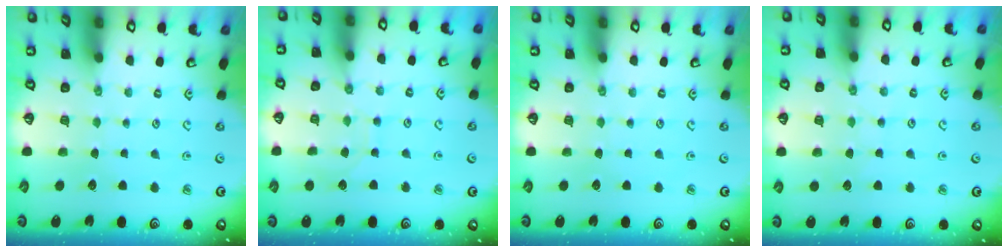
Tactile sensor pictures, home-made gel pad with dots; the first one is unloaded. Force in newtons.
{"total": 5.5, "press": 5.5, "slide": 0.3}
{"total": 0.0}
{"total": 3.9, "press": 3.9, "slide": 0.6}